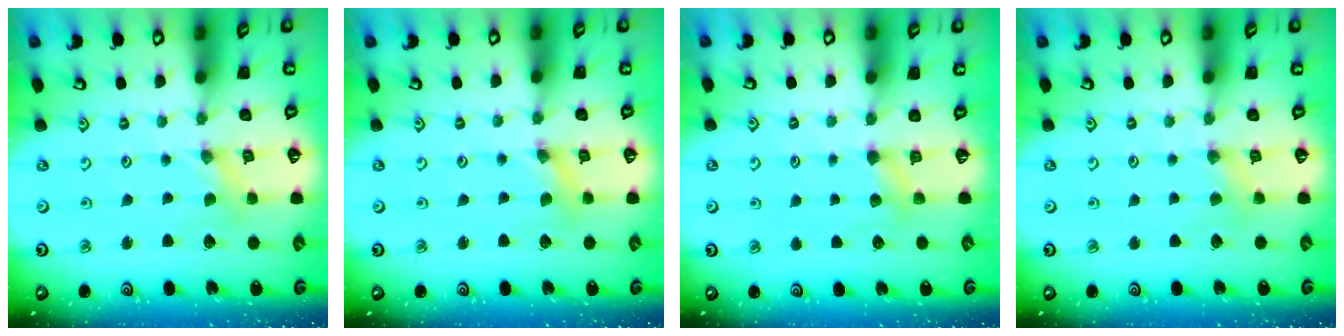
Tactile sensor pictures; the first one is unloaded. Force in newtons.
{"total": 2.3, "press": 2.3, "slide": 0.3}
{"total": 3.9, "press": 3.9, "slide": 0.5}
{"total": 2.8, "press": 2.7, "slide": 0.6}